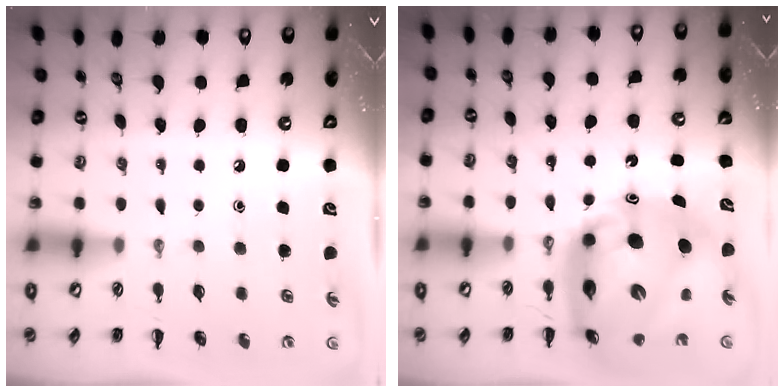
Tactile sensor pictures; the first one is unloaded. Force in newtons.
{"total": 17.1, "press": 16.4, "slide": 5.0}